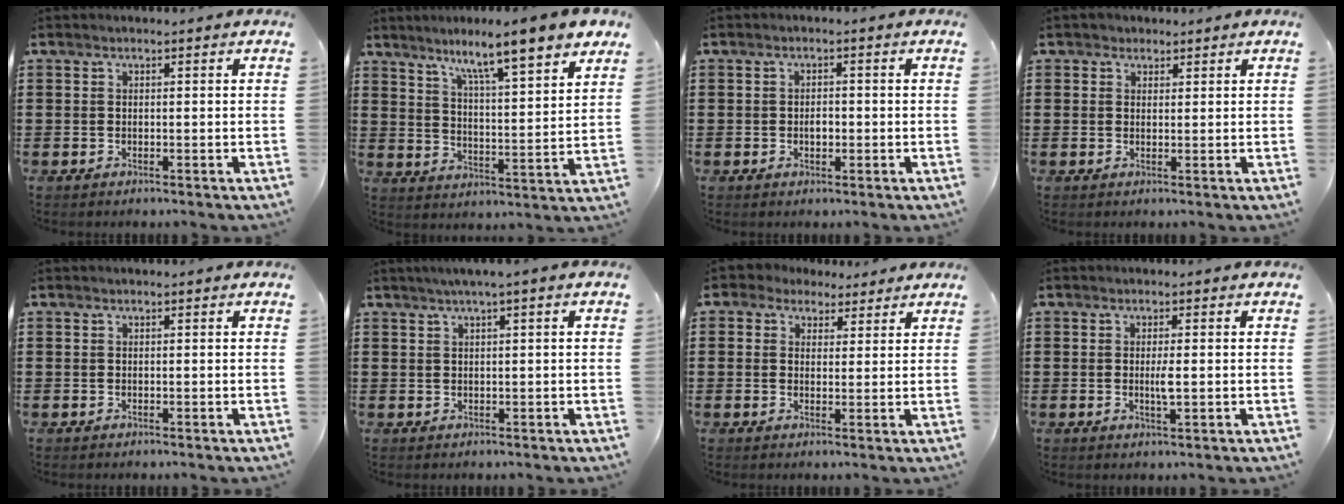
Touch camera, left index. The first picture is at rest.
{"total": 7.6, "force": [6.3, -0.5, 4.2], "torque": [-0.090, -0.049, 0.094]}
{"total": 1.8, "force": [-0.3, 1.0, 1.4], "torque": [-0.029, 0.004, -0.007]}
{"total": 1.5, "force": [1.1, 1.0, 0.0], "torque": [-0.004, 0.007, 0.022]}
{"total": 0.0}
{"total": 1.4, "force": [0.5, -0.1, 1.3], "torque": [-0.023, -0.002, 0.008]}
{"total": 2.9, "force": [2.0, 2.1, 0.5], "torque": [-0.021, 0.009, 0.037]}
{"total": 2.3, "force": [-0.1, 0.3, 2.2], "torque": [-0.043, -0.002, -0.002]}